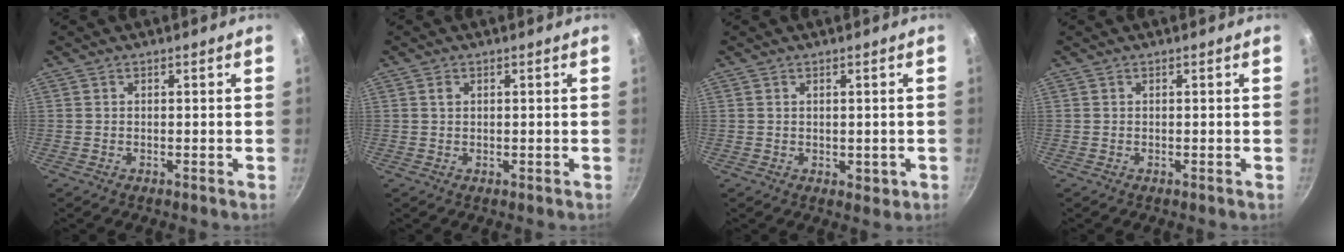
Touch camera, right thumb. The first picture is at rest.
{"total": 1.2, "force": [0.4, 0.9, 0.7], "torque": [-0.007, 0.000, 0.006]}
{"total": 2.2, "force": [-0.1, 1.4, 1.7], "torque": [-0.017, -0.003, 0.000]}
{"total": 0.0}